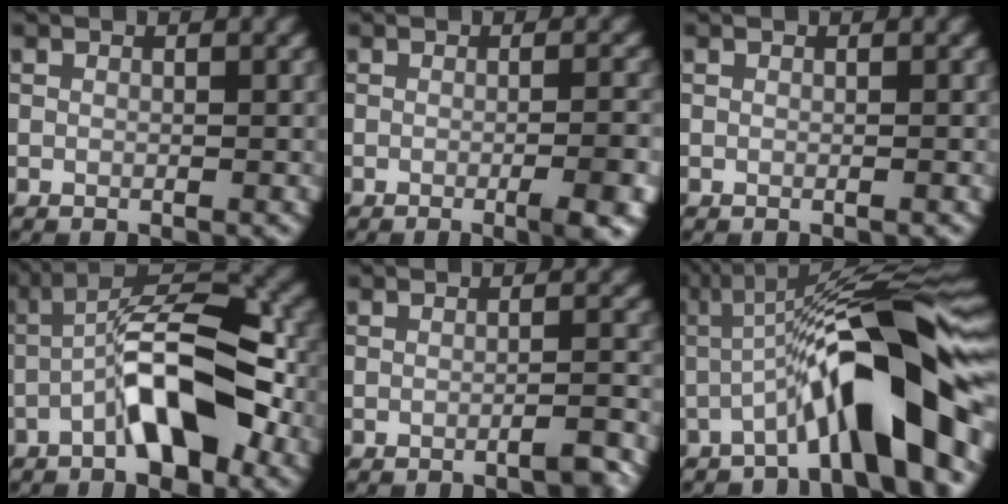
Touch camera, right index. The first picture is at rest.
{"total": 4.7, "force": [-1.5, 1.3, 4.2], "torque": [-0.045, 0.004, -0.021]}
{"total": 0.0}
{"total": 8.7, "force": [-3.0, 3.1, 7.5], "torque": [-0.113, 0.027, -0.054]}
{"total": 2.5, "force": [-1.7, 0.5, 1.8], "torque": [-0.014, 0.008, -0.033]}
{"total": 11.6, "force": [-2.8, 2.2, 11.1], "torque": [-0.163, 0.021, -0.056]}